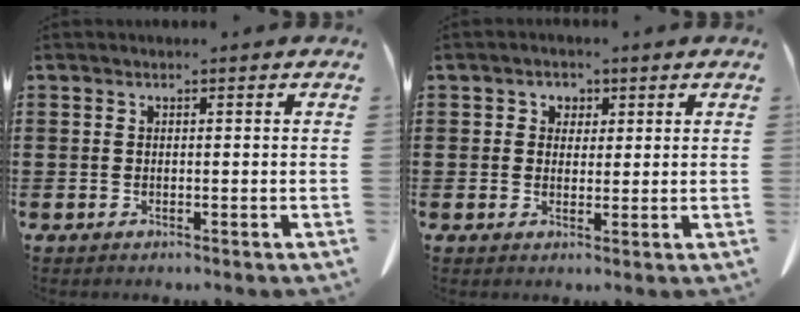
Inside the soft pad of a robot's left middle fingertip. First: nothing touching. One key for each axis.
{"total": 2.1, "fx": 1.0, "fy": 1.8, "fz": 0.4, "tx": -0.018, "ty": 0.010, "tz": 0.016}